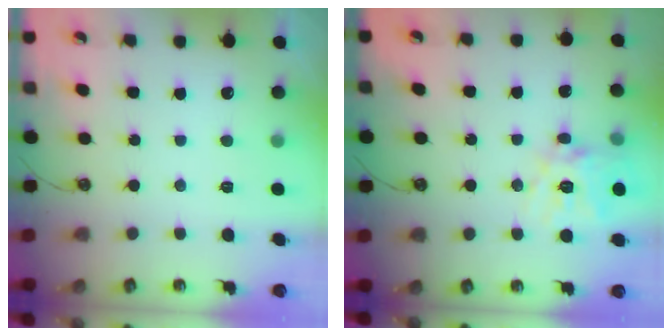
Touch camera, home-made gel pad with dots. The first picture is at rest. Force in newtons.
{"total": 14.4, "press": 14.3, "slide": 1.9}